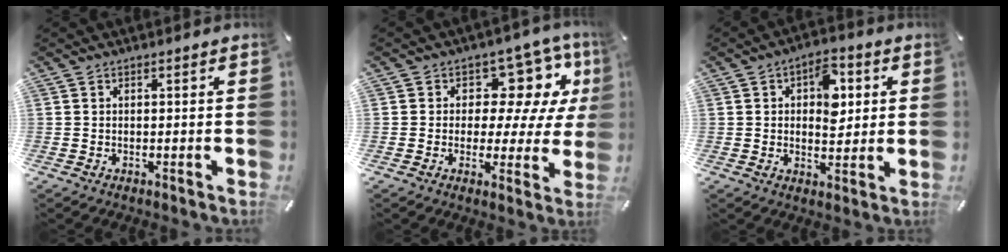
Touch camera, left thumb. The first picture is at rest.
{"total": 11.6, "force": [5.6, 7.9, 6.4], "torque": [-0.085, -0.046, 0.100]}
{"total": 9.1, "force": [2.1, 5.9, 6.5], "torque": [-0.076, -0.003, 0.029]}